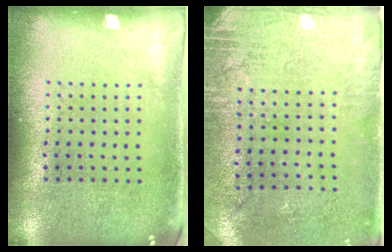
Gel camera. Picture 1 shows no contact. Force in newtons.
{"total": 2.8, "press": 2.4, "slide": 1.5}